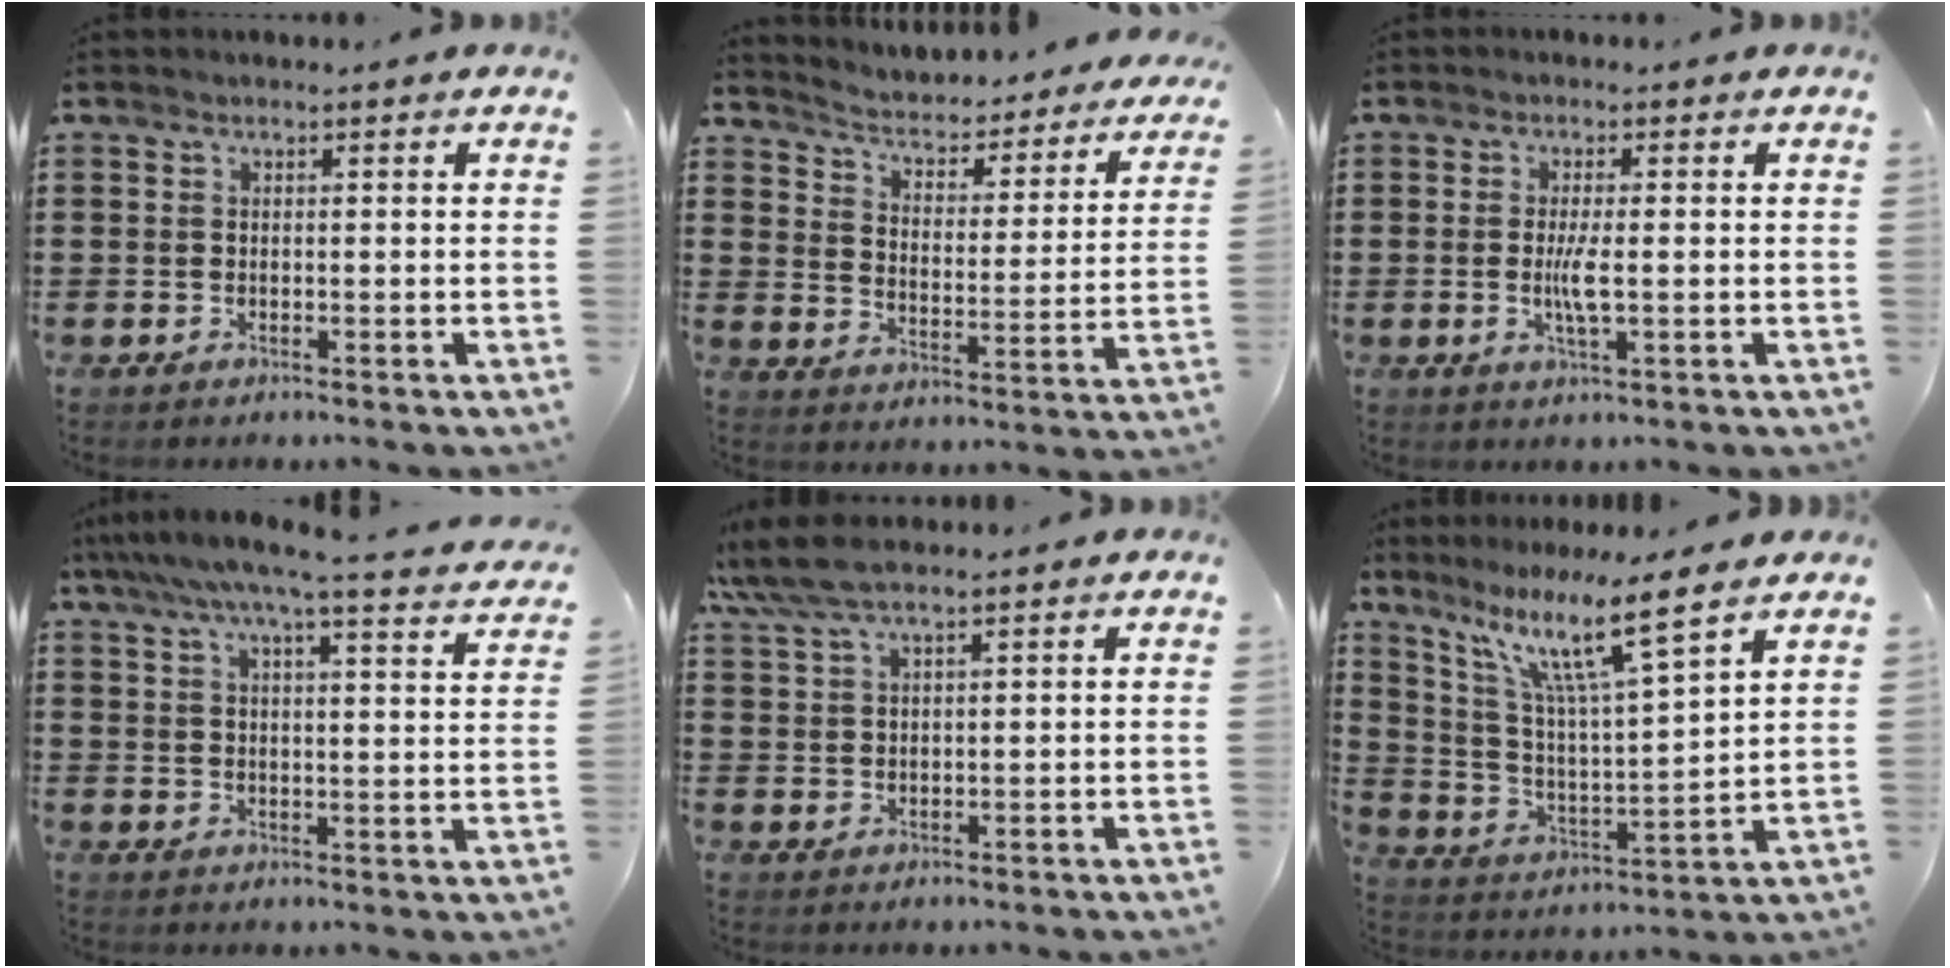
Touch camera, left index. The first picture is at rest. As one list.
[{"total": 2.6, "force": [2.5, 0.5, 0.7], "torque": [-0.032, -0.030, 0.029]}, {"total": 3.8, "force": [-0.3, 0.5, 3.8], "torque": [-0.081, -0.009, -0.011]}, {"total": 6.7, "force": [5.8, -0.1, 3.4], "torque": [-0.086, -0.031, 0.098]}, {"total": 4.8, "force": [3.6, 0.6, 3.1], "torque": [-0.069, 0.000, 0.066]}, {"total": 10.9, "force": [7.6, 0.5, 7.8], "torque": [-0.176, -0.034, 0.124]}]